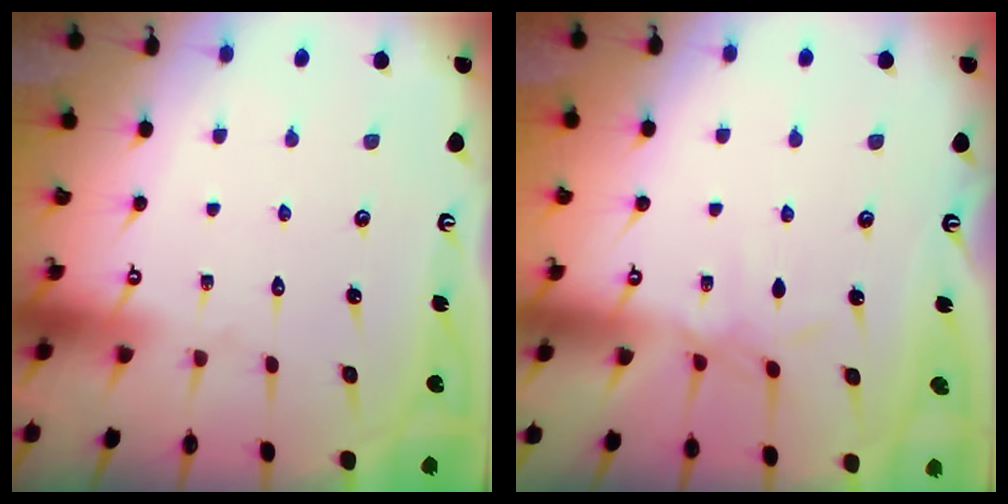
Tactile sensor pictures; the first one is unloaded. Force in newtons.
{"total": 3.9, "press": 3.9, "slide": 0.6}